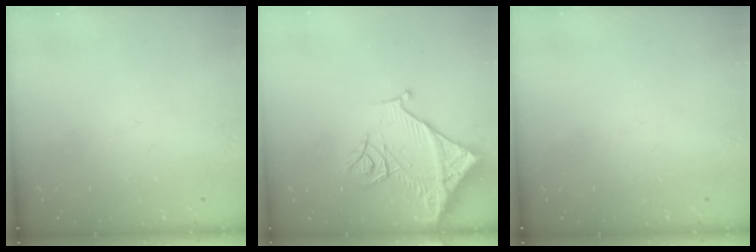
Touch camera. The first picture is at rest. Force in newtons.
{"total": 12.4, "press": 12.3, "slide": 1.6}
{"total": 0.0}